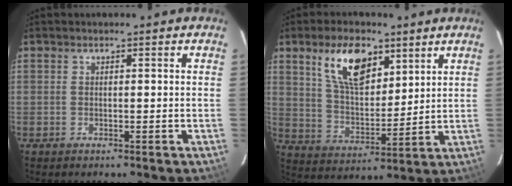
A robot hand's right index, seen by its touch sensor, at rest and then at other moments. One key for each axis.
{"total": 12.8, "fx": 7.0, "fy": 6.2, "fz": 8.7, "tx": -0.150, "ty": 0.011, "tz": 0.137}